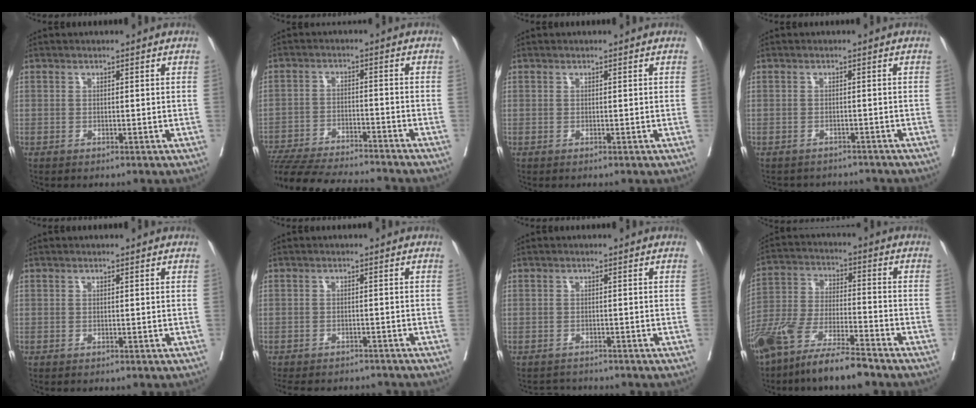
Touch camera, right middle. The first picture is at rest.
{"total": 19.2, "force": [-17.6, 2.0, 7.5], "torque": [-0.150, -0.033, -0.264]}
{"total": 0.0}
{"total": 6.5, "force": [-6.2, 1.9, 0.5], "torque": [-0.004, 0.008, -0.072]}
{"total": 0.0}
{"total": 10.9, "force": [-9.9, 3.3, 3.2], "torque": [-0.060, 0.000, -0.123]}
{"total": 2.1, "force": [-2.0, 0.4, -0.6], "torque": [0.013, -0.008, -0.032]}
{"total": 12.9, "force": [-10.0, 1.8, 8.0], "torque": [-0.159, -0.020, -0.189]}